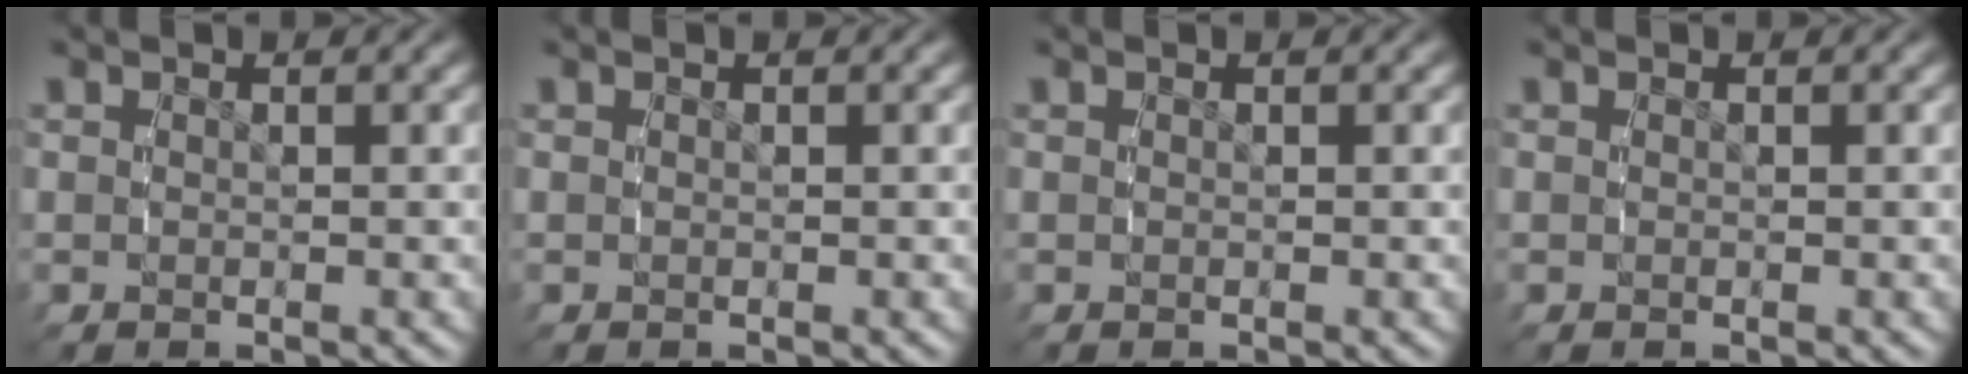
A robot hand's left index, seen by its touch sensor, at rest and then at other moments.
{"total": 0.0}
{"total": 0.0}
{"total": 0.0}